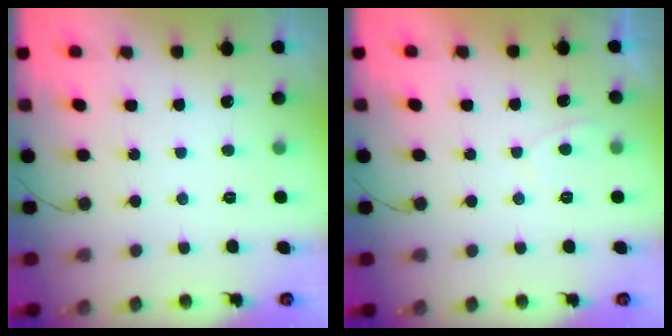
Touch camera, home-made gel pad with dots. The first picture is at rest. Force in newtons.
{"total": 0.5, "press": 0.2, "slide": 0.5}